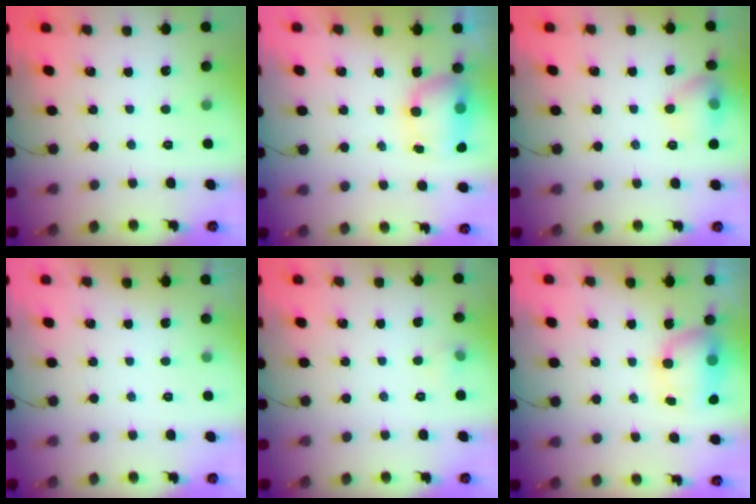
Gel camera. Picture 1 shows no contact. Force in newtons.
{"total": 11.3, "press": 8.5, "slide": 7.5}
{"total": 8.9, "press": 8.8, "slide": 1.2}
{"total": 0.0}
{"total": 7.7, "press": 3.2, "slide": 7.0}
{"total": 8.4, "press": 7.9, "slide": 2.6}